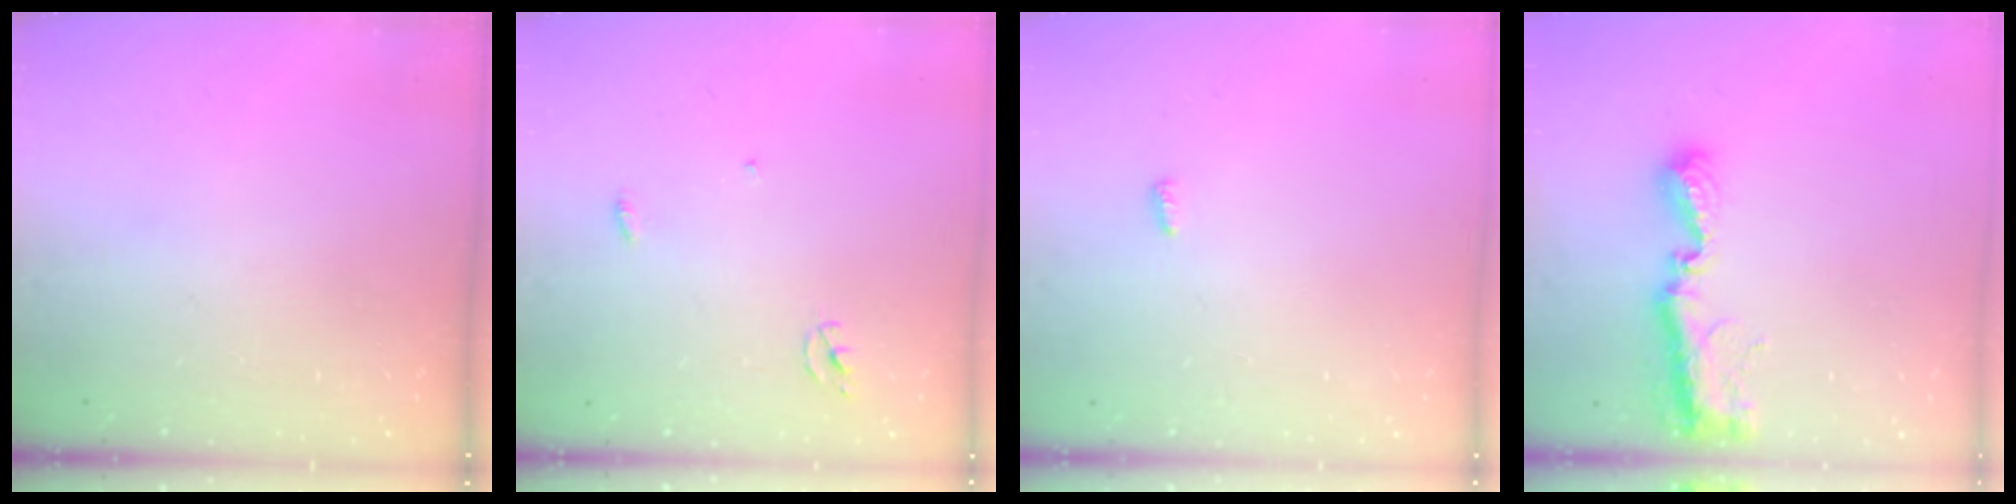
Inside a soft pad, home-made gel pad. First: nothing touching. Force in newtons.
{"total": 2.3, "press": 2.3, "slide": 0.2}
{"total": 2.8, "press": 2.8, "slide": 0.5}
{"total": 9.9, "press": 9.9, "slide": 0.7}